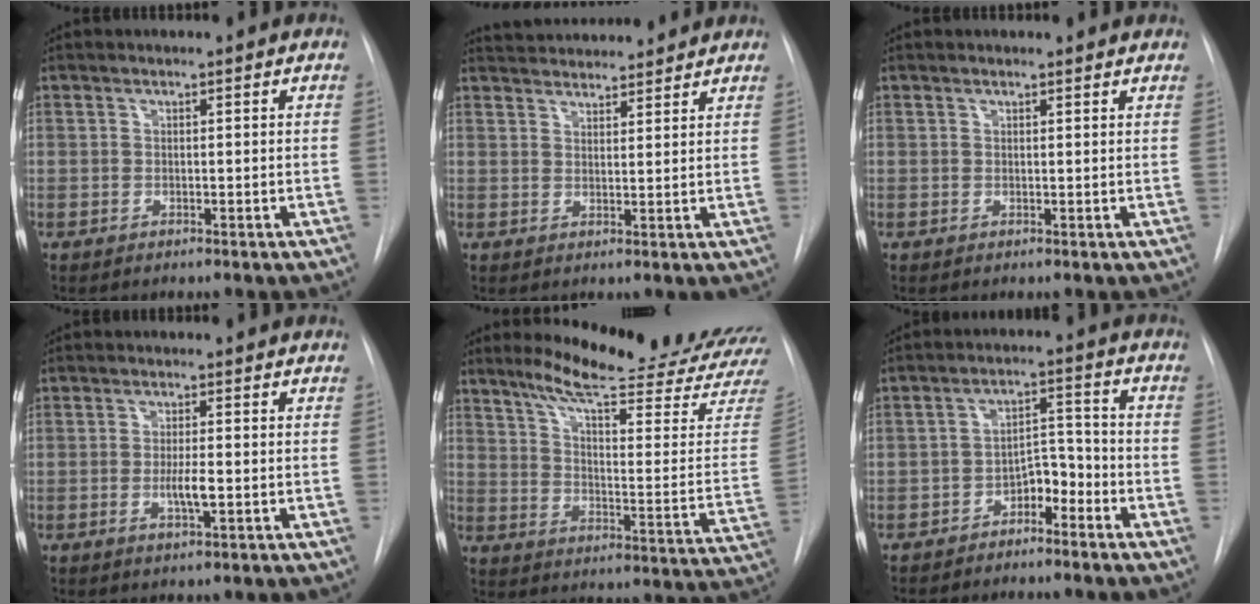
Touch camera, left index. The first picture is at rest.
{"total": 9.1, "force": [8.5, 1.8, 2.5], "torque": [-0.036, 0.023, 0.121]}
{"total": 0.8, "force": [0.7, 0.2, 0.1], "torque": [-0.008, 0.006, -0.005]}
{"total": 3.5, "force": [-2.2, 0.1, 2.7], "torque": [-0.053, -0.009, -0.034]}
{"total": 22.2, "force": [19.6, -0.2, 10.4], "torque": [-0.154, -0.098, 0.254]}
{"total": 6.4, "force": [-5.3, 2.2, 2.9], "torque": [-0.045, 0.017, -0.084]}